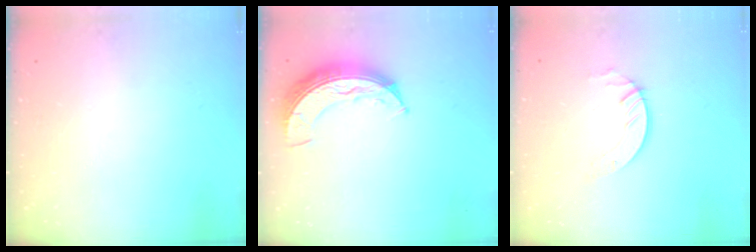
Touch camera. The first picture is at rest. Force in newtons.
{"total": 9.5, "press": 9.5, "slide": 0.5}
{"total": 3.6, "press": 3.6, "slide": 0.4}